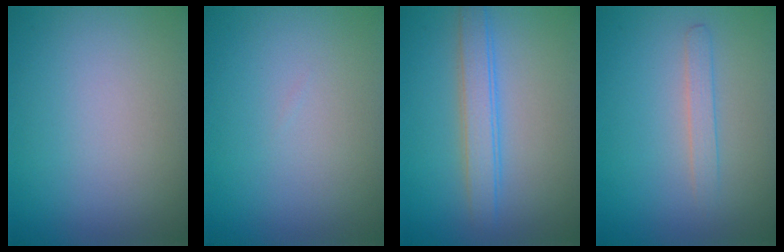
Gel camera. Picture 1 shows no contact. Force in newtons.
{"total": 0.0}
{"total": 3.0, "press": 2.9, "slide": 0.2}
{"total": 1.4, "press": 1.4, "slide": 0.0}